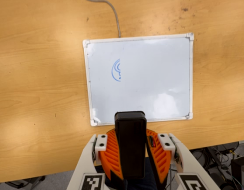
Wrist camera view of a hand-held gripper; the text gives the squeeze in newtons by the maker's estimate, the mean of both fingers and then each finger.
{"total": 10.8, "left": 9.6, "right": 11.9}